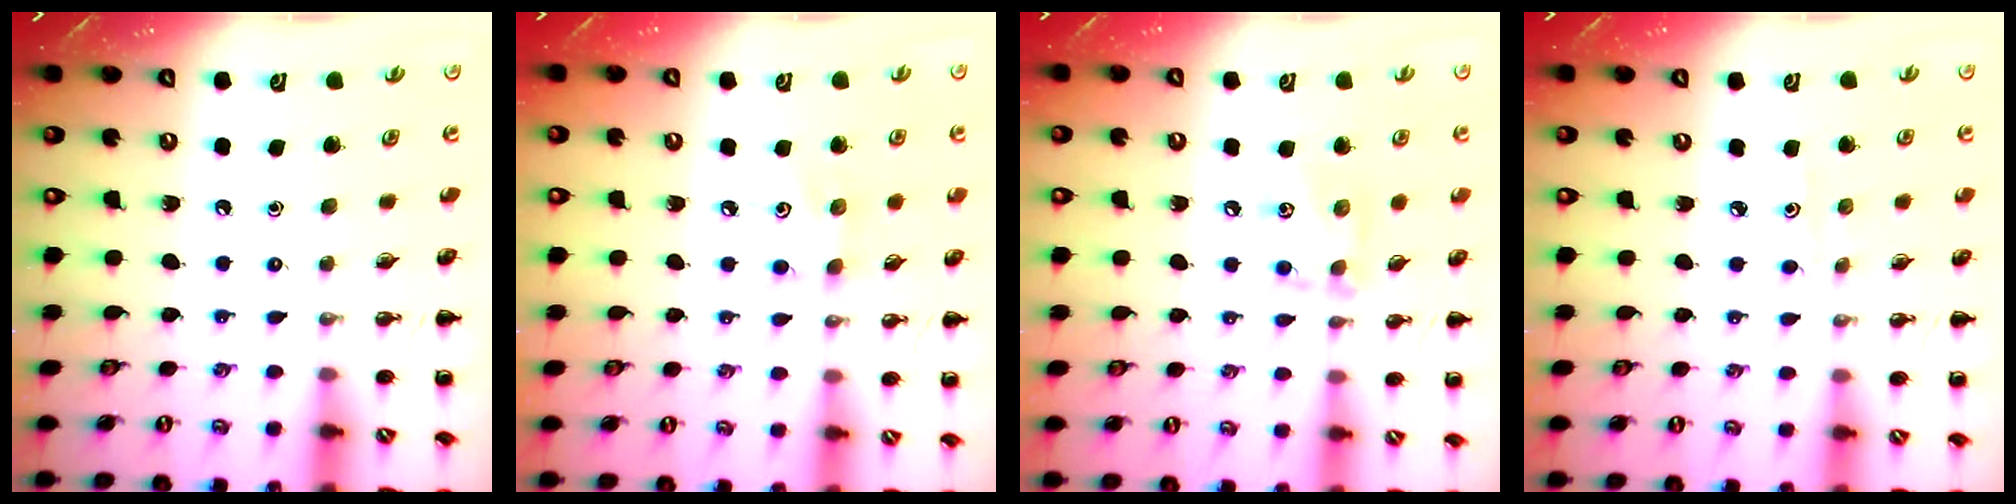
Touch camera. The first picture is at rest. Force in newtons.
{"total": 5.0, "press": 4.9, "slide": 1.0}
{"total": 6.4, "press": 6.4, "slide": 0.3}
{"total": 2.6, "press": 2.3, "slide": 1.1}